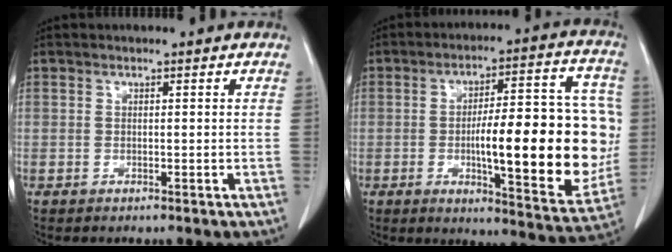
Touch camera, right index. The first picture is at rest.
{"total": 20.8, "force": [-1.8, 4.8, 20.2], "torque": [-0.244, 0.023, -0.017]}